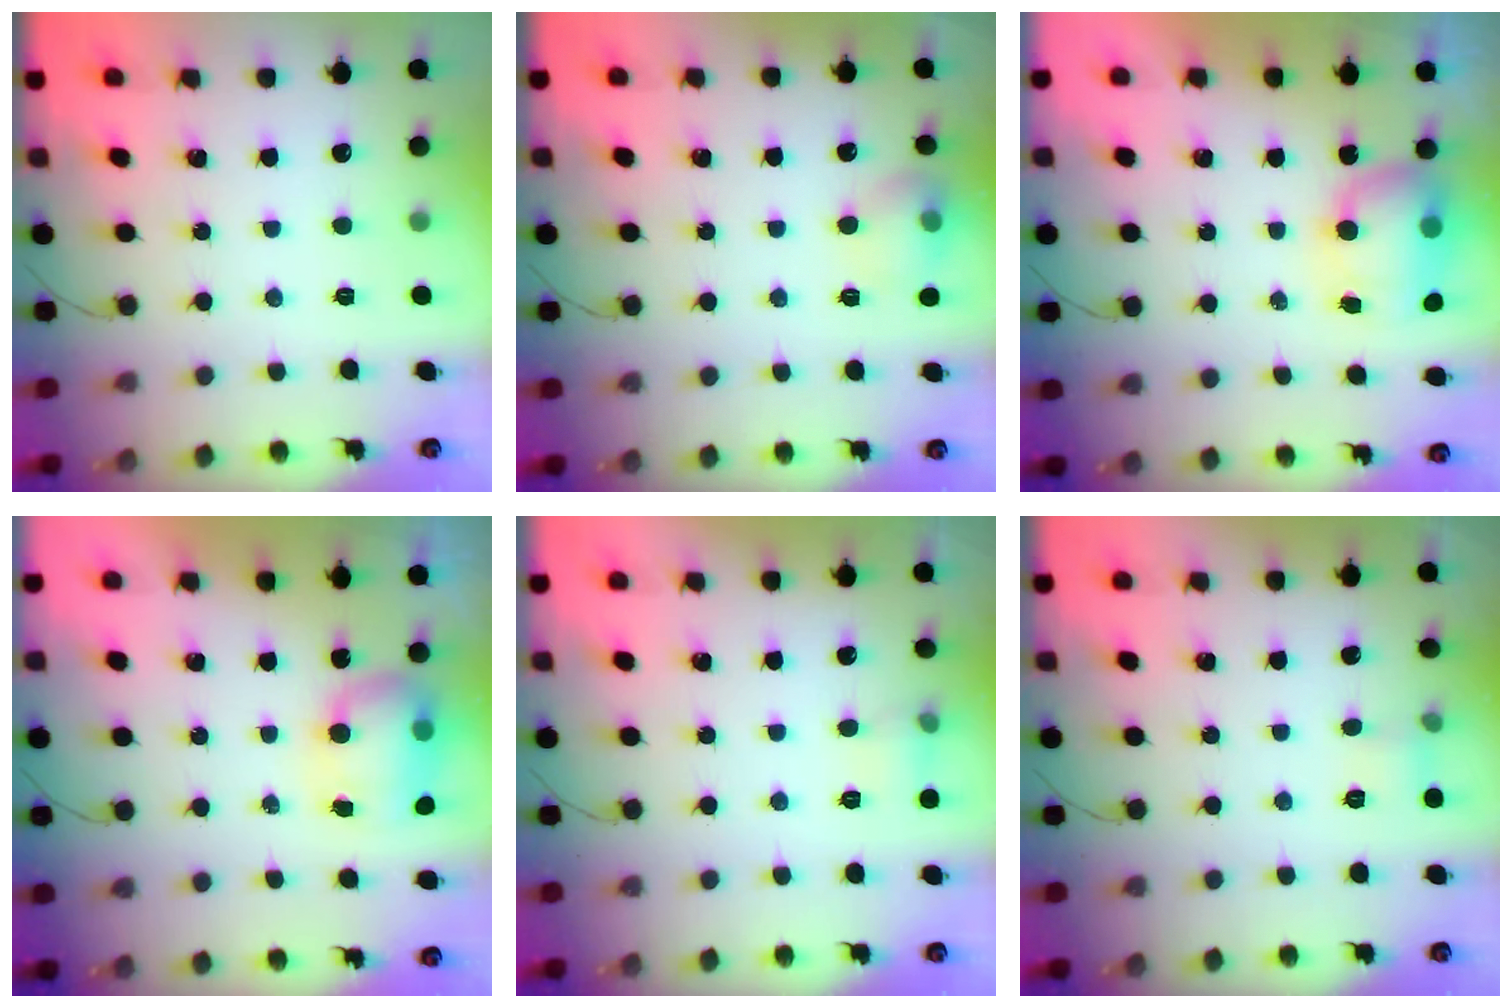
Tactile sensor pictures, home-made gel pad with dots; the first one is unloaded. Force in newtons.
{"total": 9.5, "press": 9.4, "slide": 1.3}
{"total": 11.9, "press": 9.3, "slide": 7.4}
{"total": 7.8, "press": 7.7, "slide": 1.1}
{"total": 5.1, "press": 4.9, "slide": 1.4}
{"total": 5.1, "press": 4.8, "slide": 1.7}